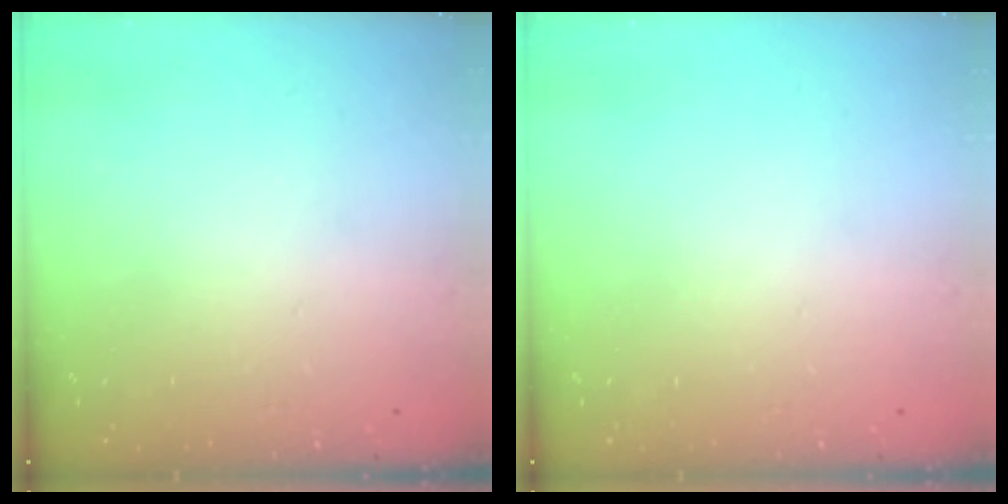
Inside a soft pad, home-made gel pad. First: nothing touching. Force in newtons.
{"total": 0.0}